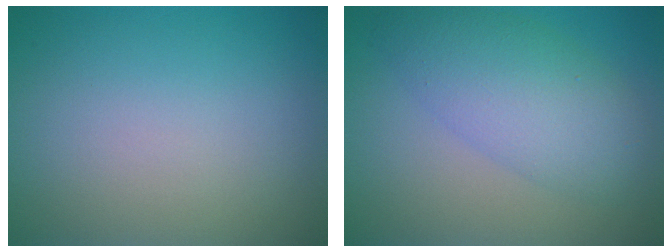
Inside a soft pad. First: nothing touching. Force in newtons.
{"total": 6.0, "press": 6.0, "slide": 0.2}